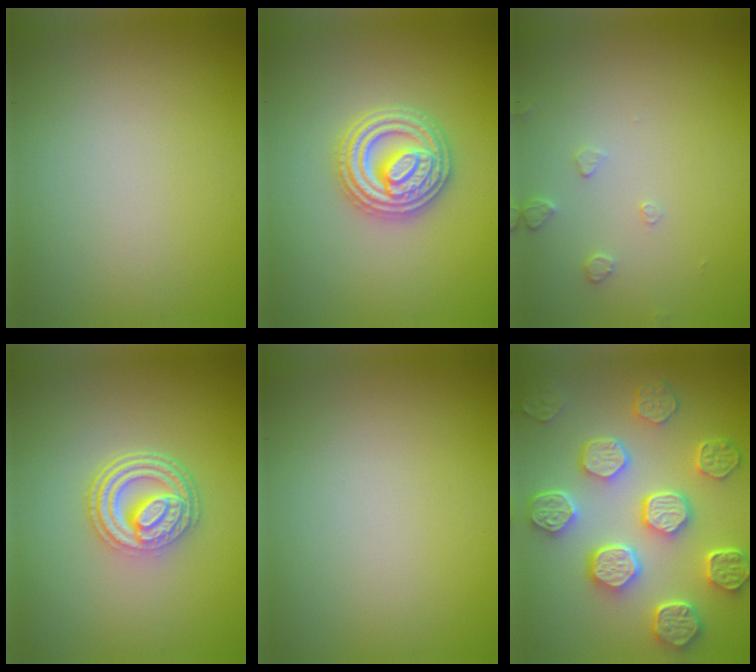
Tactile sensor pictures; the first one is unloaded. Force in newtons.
{"total": 4.8, "press": 4.7, "slide": 0.7}
{"total": 1.2, "press": 1.2, "slide": 0.2}
{"total": 4.9, "press": 3.7, "slide": 3.1}
{"total": 0.0}
{"total": 8.2, "press": 6.4, "slide": 5.1}